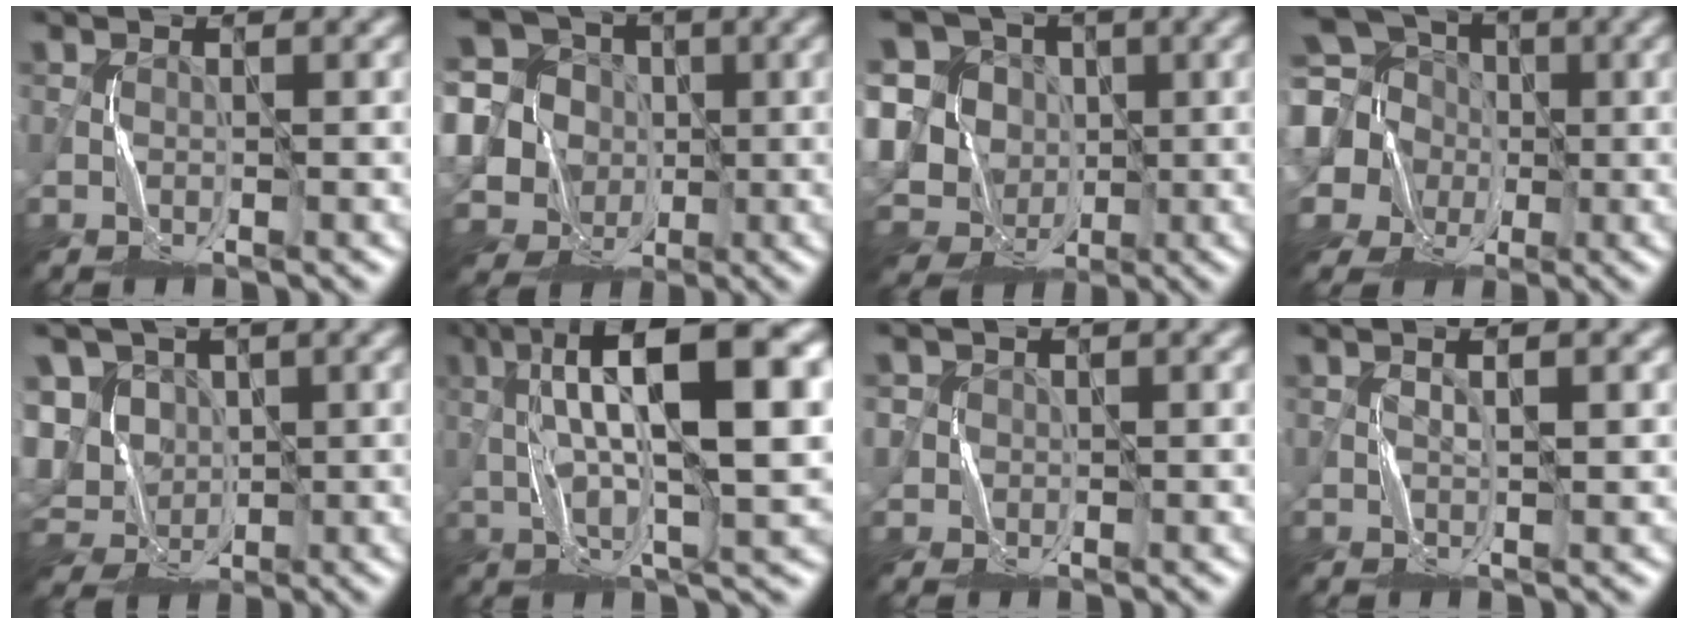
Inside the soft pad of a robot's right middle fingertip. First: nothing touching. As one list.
[{"total": 14.5, "force": [2.6, 13.1, 5.5], "torque": [-0.170, 0.033, 0.024]}, {"total": 13.5, "force": [1.3, 12.3, 5.6], "torque": [-0.159, 0.026, 0.013]}, {"total": 16.7, "force": [2.7, 15.2, 6.2], "torque": [-0.192, 0.013, 0.015]}, {"total": 9.4, "force": [0.8, 8.6, 3.8], "torque": [-0.106, 0.022, -0.009]}, {"total": 13.5, "force": [3.0, 3.3, 12.8], "torque": [-0.218, 0.019, 0.052]}, {"total": 1.8, "force": [0.7, 1.6, -0.5], "torque": [0.012, 0.004, 0.008]}, {"total": 1.3, "force": [0.7, -0.3, 1.0], "torque": [-0.012, -0.002, 0.017]}]